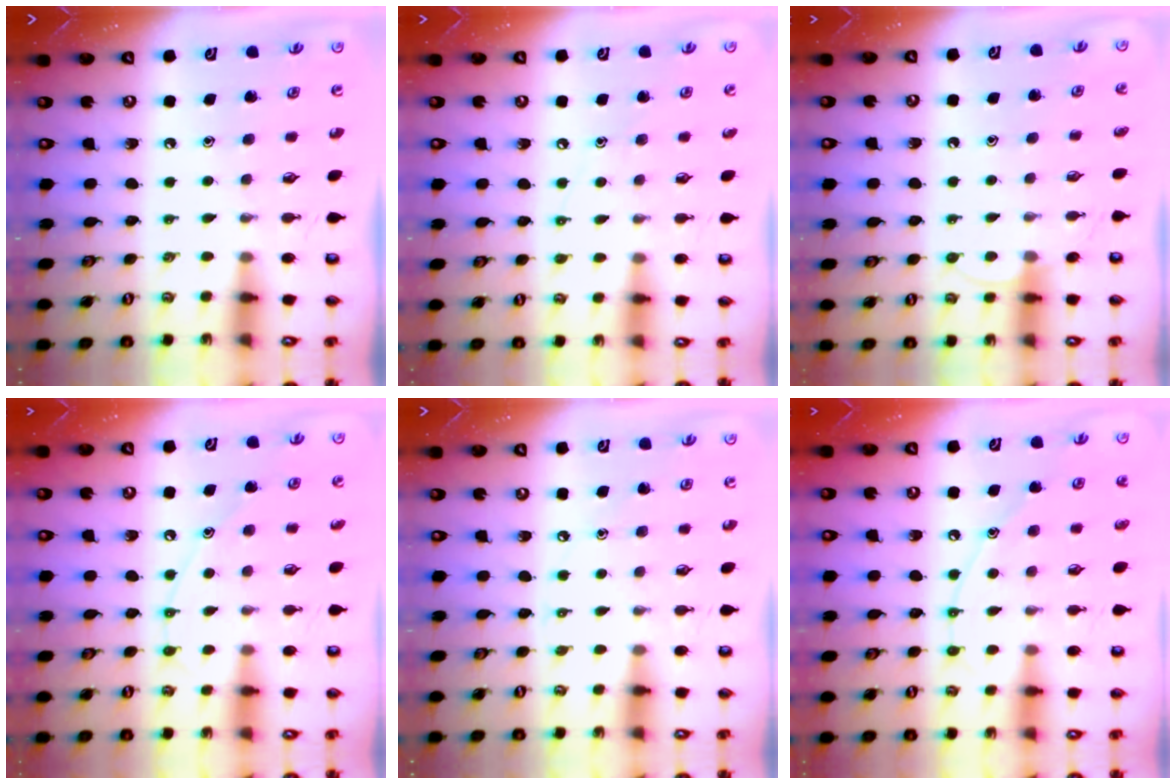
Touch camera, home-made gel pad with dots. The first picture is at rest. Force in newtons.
{"total": 4.9, "press": 4.9, "slide": 0.2}
{"total": 6.1, "press": 6.1, "slide": 0.6}
{"total": 8.8, "press": 8.7, "slide": 0.9}
{"total": 2.8, "press": 2.8, "slide": 0.3}
{"total": 9.7, "press": 9.7, "slide": 0.8}